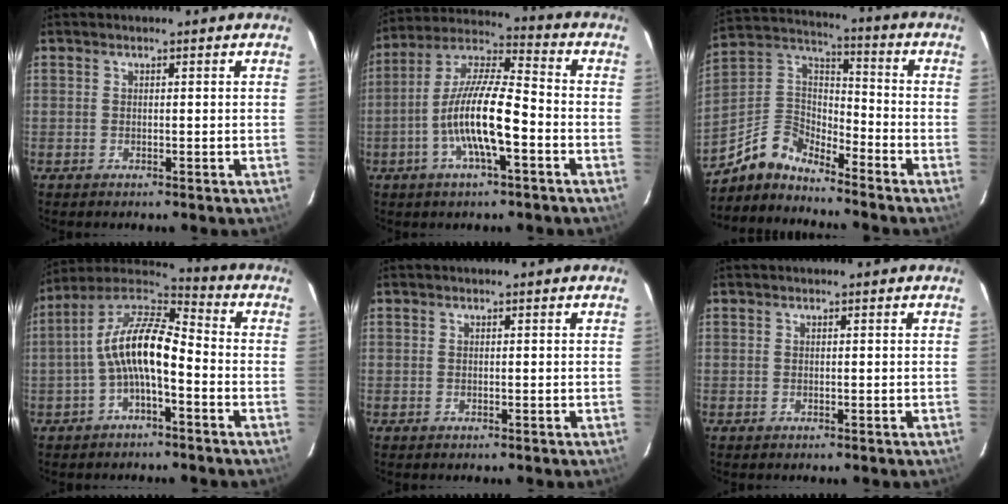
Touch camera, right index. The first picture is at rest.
{"total": 13.4, "force": [-4.5, 2.8, 12.3], "torque": [-0.244, 0.000, -0.089]}
{"total": 9.6, "force": [-8.3, 3.4, 3.3], "torque": [-0.089, 0.030, -0.177]}
{"total": 11.5, "force": [-3.0, 4.0, 10.4], "torque": [-0.212, 0.019, -0.061]}
{"total": 0.0}
{"total": 0.0}